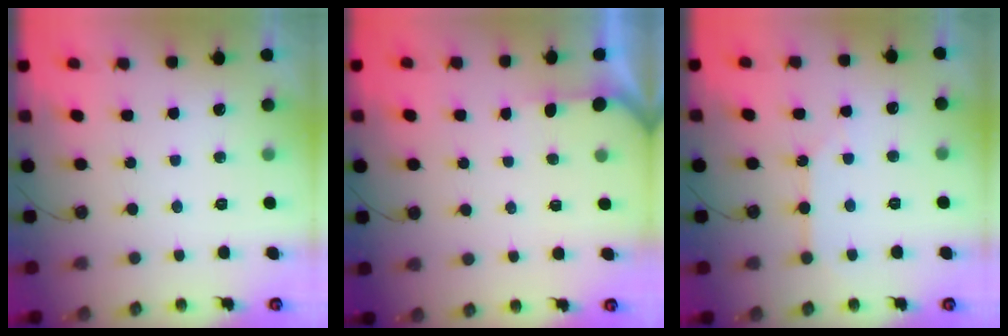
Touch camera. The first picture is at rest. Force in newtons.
{"total": 2.4, "press": 2.4, "slide": 0.3}
{"total": 2.1, "press": 2.1, "slide": 0.3}